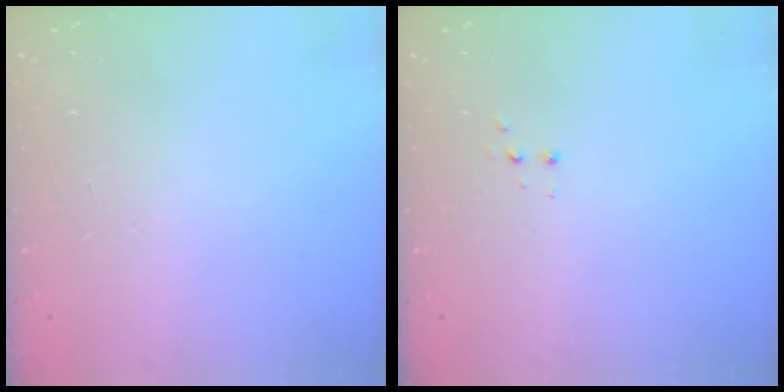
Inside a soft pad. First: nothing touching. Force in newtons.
{"total": 2.8, "press": 2.8, "slide": 0.5}